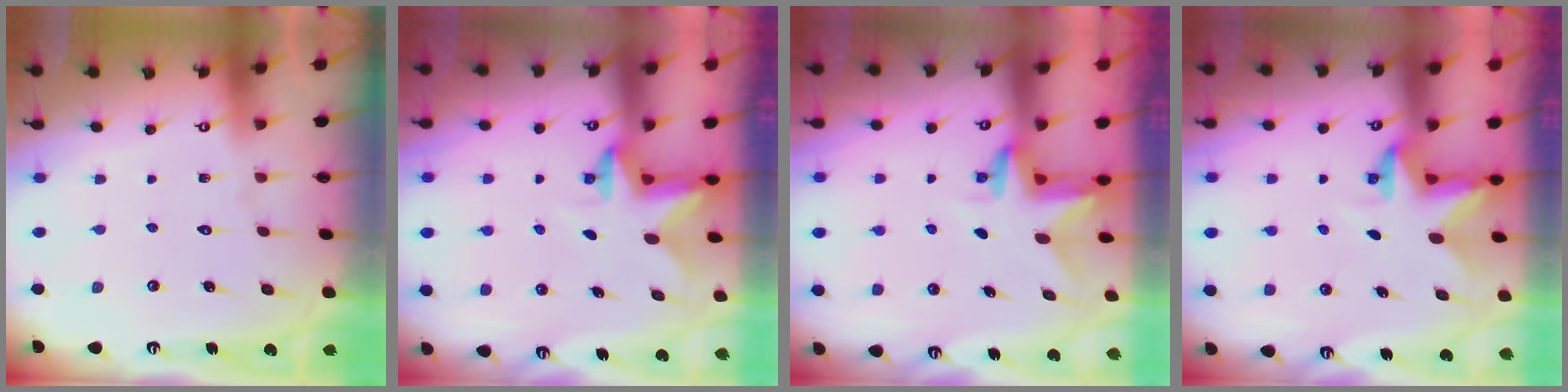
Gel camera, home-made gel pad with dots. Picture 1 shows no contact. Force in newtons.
{"total": 2.7, "press": 2.7, "slide": 0.5}
{"total": 3.1, "press": 3.1, "slide": 0.2}
{"total": 2.9, "press": 2.9, "slide": 0.2}